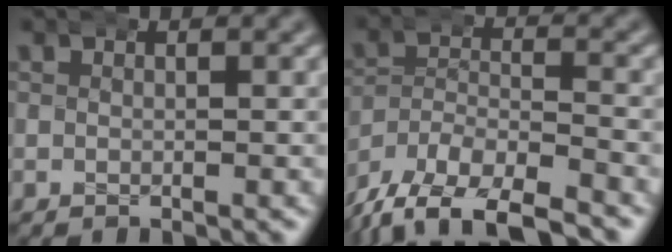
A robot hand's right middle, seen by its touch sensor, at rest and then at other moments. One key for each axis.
{"total": 9.5, "fx": -6.4, "fy": 5.5, "fz": 4.4, "tx": -0.077, "ty": -0.028, "tz": -0.105}